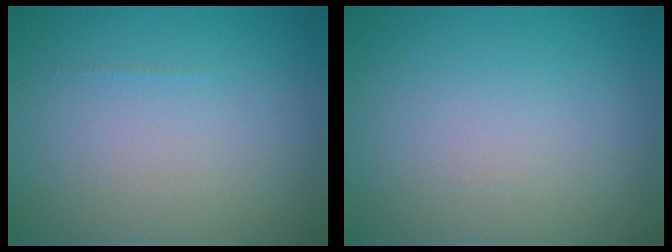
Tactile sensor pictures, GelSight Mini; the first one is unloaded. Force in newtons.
{"total": 0.0}